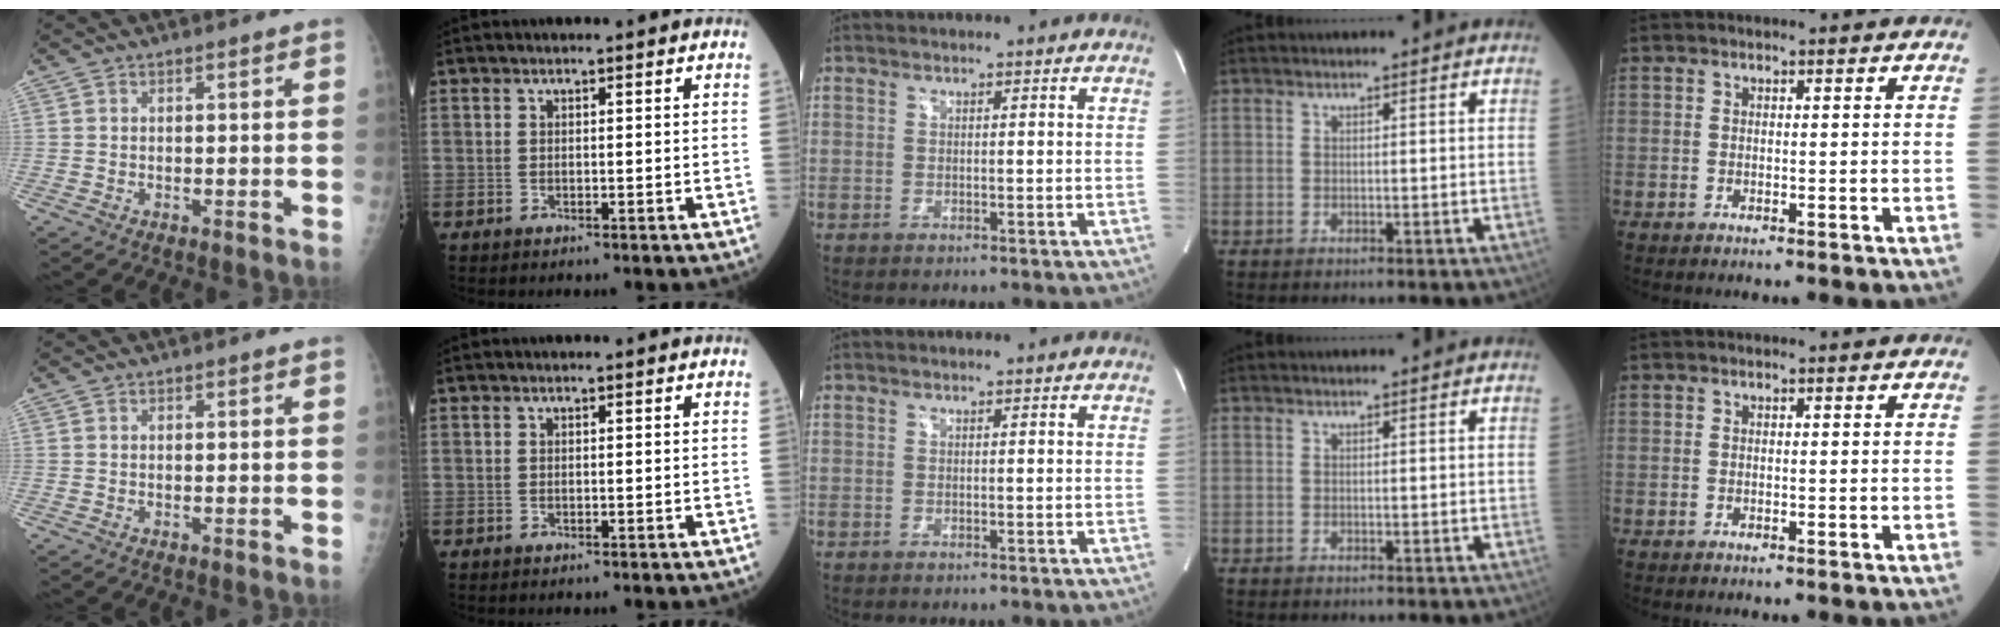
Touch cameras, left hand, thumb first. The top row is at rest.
{}